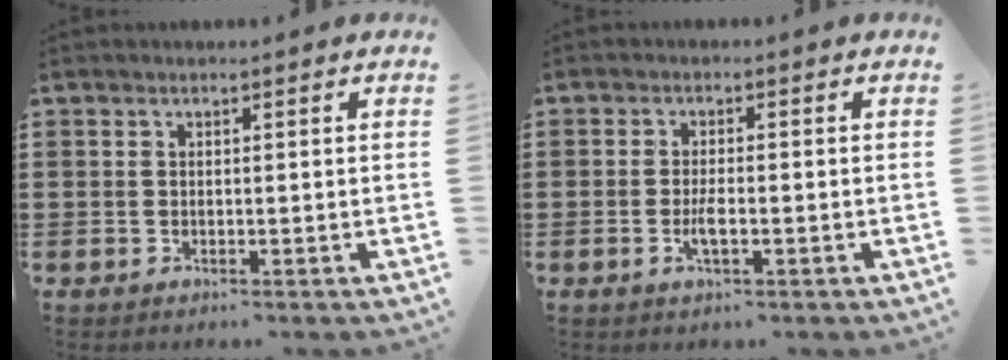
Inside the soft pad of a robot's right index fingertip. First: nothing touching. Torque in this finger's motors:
{"motor_torque": [1.53, 0.61, 0.11, 0.09]}